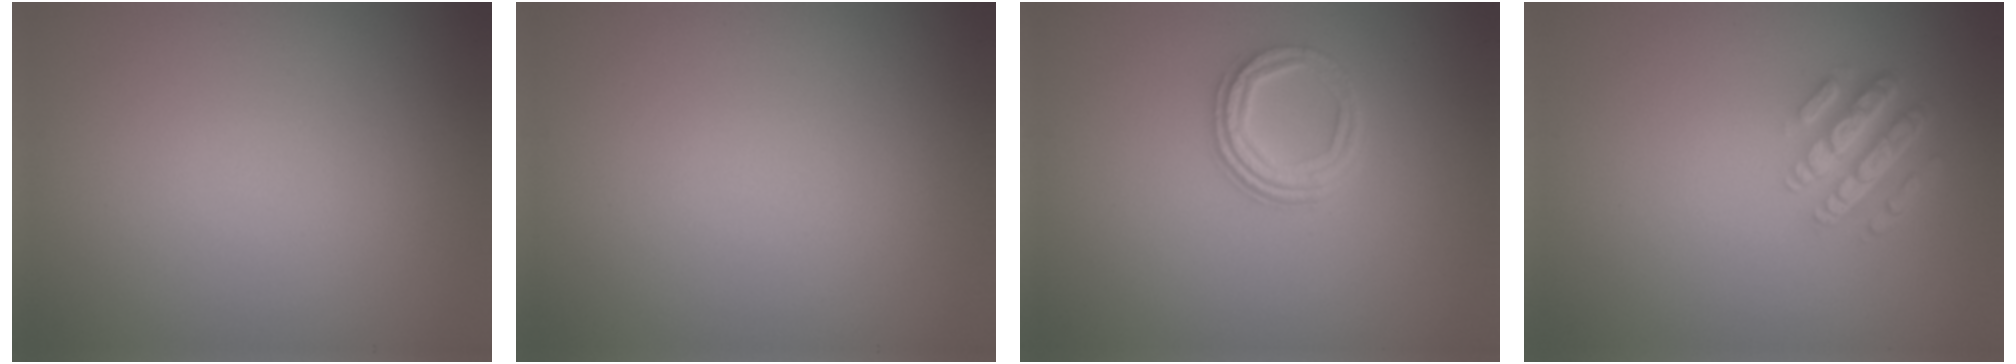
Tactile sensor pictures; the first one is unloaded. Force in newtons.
{"total": 0.0}
{"total": 3.2, "press": 2.5, "slide": 2.0}
{"total": 4.3, "press": 3.2, "slide": 2.8}